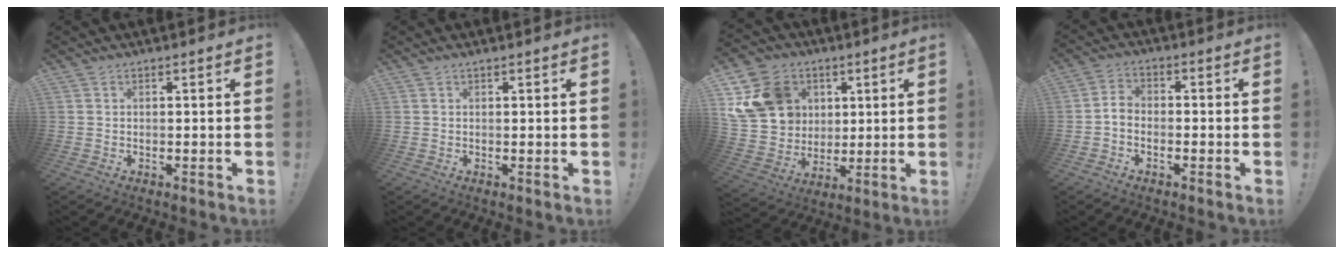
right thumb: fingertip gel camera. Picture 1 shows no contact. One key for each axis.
{"total": 0.6, "fx": 0.4, "fy": -0.1, "fz": 0.4, "tx": -0.002, "ty": -0.002, "tz": 0.006}
{"total": 17.0, "fx": 5.8, "fy": 14.5, "fz": 6.7, "tx": -0.116, "ty": -0.013, "tz": 0.131}
{"total": 3.5, "fx": -2.0, "fy": 2.1, "fz": 2.0, "tx": -0.042, "ty": 0.008, "tz": -0.036}